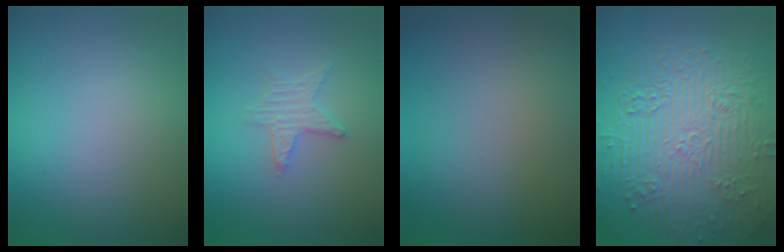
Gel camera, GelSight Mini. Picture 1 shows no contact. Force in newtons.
{"total": 2.3, "press": 2.2, "slide": 0.4}
{"total": 0.0}
{"total": 11.0, "press": 7.5, "slide": 8.1}